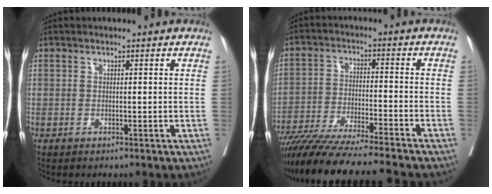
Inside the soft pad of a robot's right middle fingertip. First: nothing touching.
{"total": 16.9, "force": [-14.9, -0.7, 8.0], "torque": [-0.131, -0.036, -0.246]}